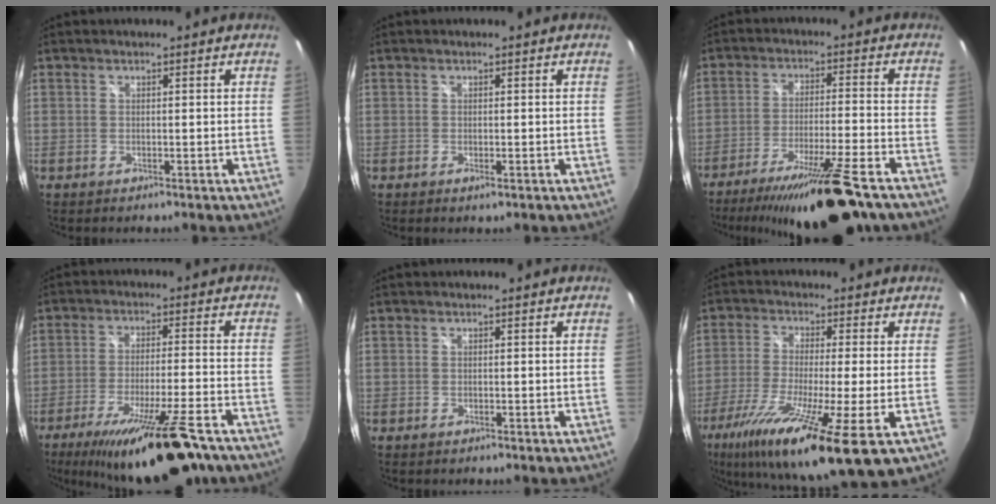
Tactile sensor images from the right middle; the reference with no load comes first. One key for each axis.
{"total": 1.1, "fx": -0.4, "fy": 0.3, "fz": 1.0, "tx": -0.017, "ty": -0.001, "tz": -0.005}
{"total": 18.5, "fx": -14.4, "fy": 1.0, "fz": 11.6, "tx": -0.211, "ty": -0.033, "tz": -0.227}
{"total": 19.7, "fx": -14.7, "fy": 2.5, "fz": 12.8, "tx": -0.226, "ty": -0.048, "tz": -0.228}
{"total": 0.0}
{"total": 18.0, "fx": -8.1, "fy": 1.5, "fz": 15.9, "tx": -0.312, "ty": -0.065, "tz": -0.146}